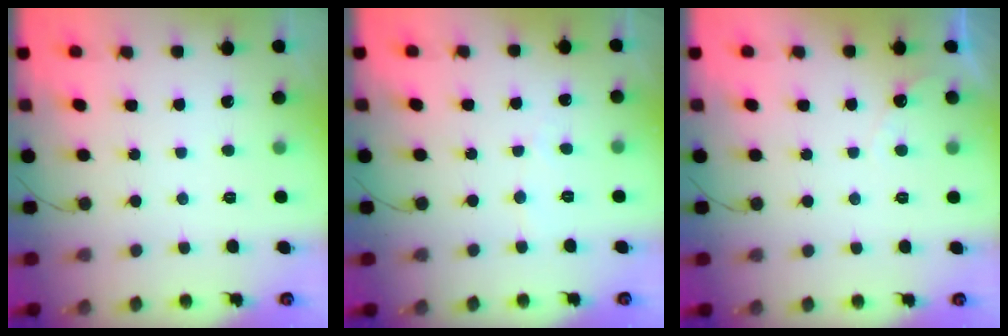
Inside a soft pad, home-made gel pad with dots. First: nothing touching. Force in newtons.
{"total": 2.3, "press": 2.3, "slide": 0.2}
{"total": 2.3, "press": 2.3, "slide": 0.1}